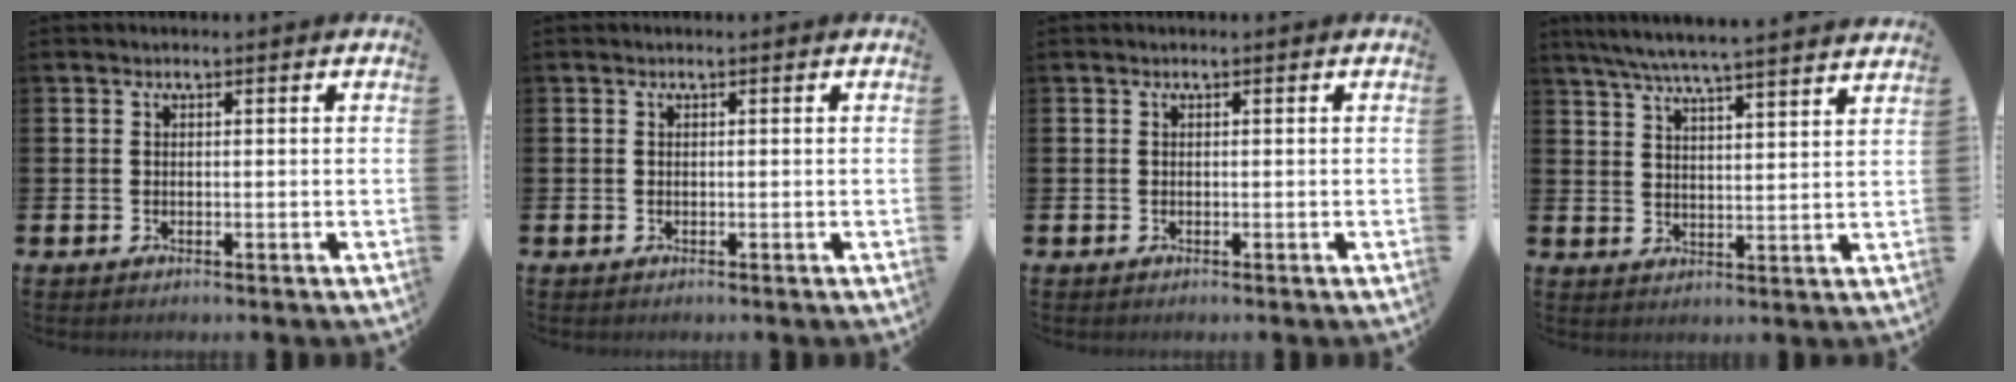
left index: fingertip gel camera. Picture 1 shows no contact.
{"total": 0.0}
{"total": 0.0}
{"total": 6.5, "force": [6.2, -0.3, 1.9], "torque": [-0.061, -0.037, 0.109]}